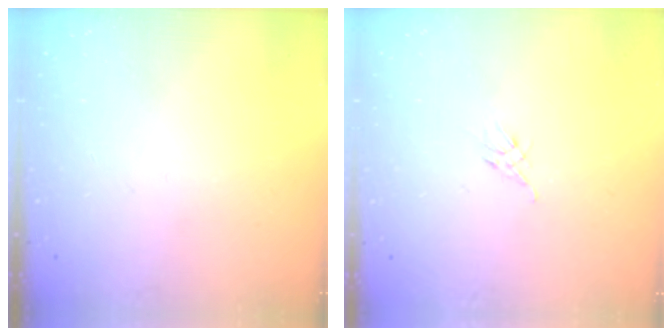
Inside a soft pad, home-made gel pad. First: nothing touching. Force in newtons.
{"total": 2.6, "press": 2.5, "slide": 0.7}